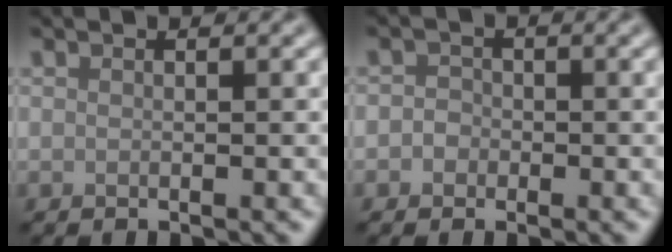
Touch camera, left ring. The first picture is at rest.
{"total": 1.2, "force": [-0.4, 1.1, 0.2], "torque": [0.004, 0.000, -0.011]}